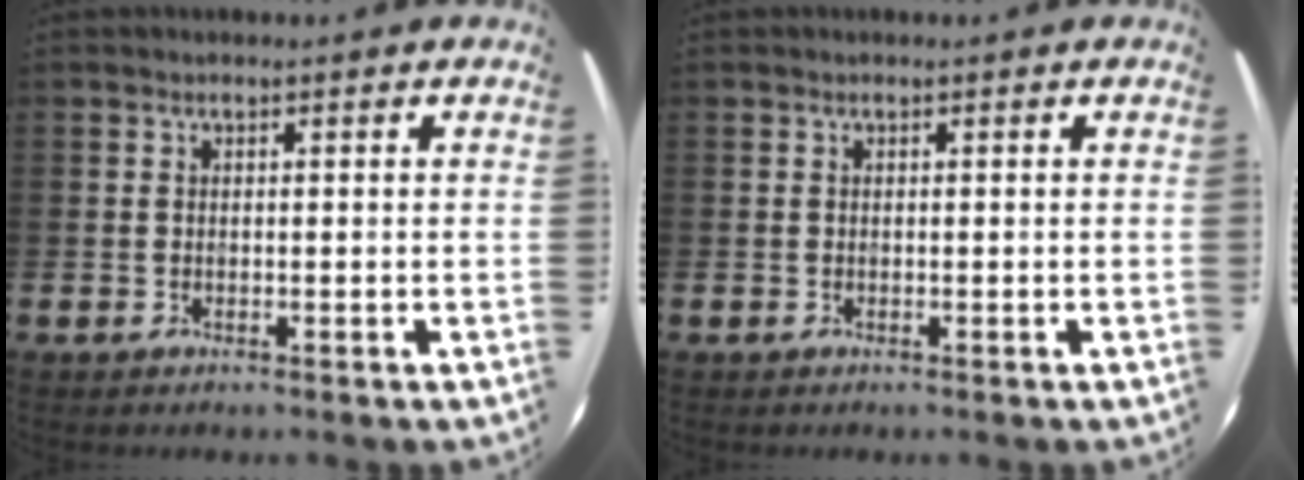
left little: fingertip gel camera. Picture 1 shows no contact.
{"total": 0.0}